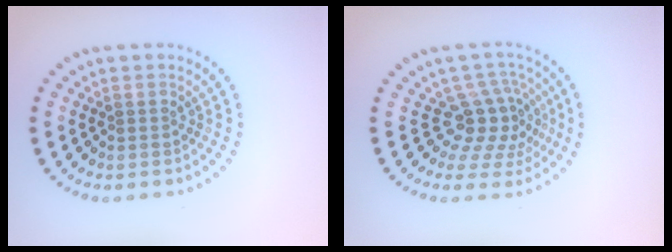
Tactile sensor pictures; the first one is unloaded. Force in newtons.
{"total": 4.0, "press": 3.0, "slide": 2.7}